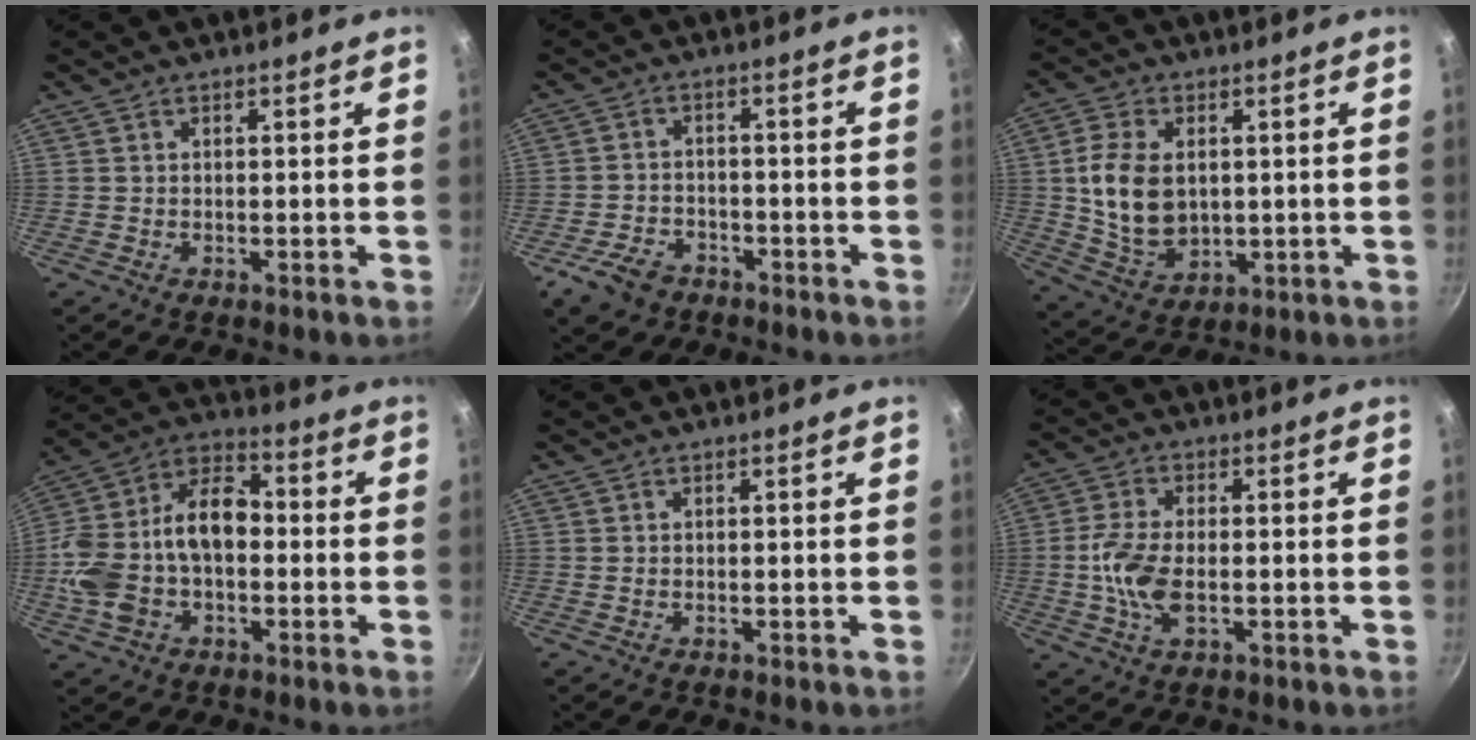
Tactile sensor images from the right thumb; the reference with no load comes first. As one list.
[{"total": 6.7, "force": [-4.1, 4.5, 2.7], "torque": [-0.049, 0.034, -0.070]}, {"total": 12.5, "force": [1.3, 8.5, 9.0], "torque": [-0.157, -0.010, 0.038]}, {"total": 19.6, "force": [-2.2, 12.9, 14.6], "torque": [-0.259, 0.050, -0.053]}, {"total": 0.0}, {"total": 8.2, "force": [-1.1, 4.2, 7.0], "torque": [-0.147, 0.007, -0.028]}]